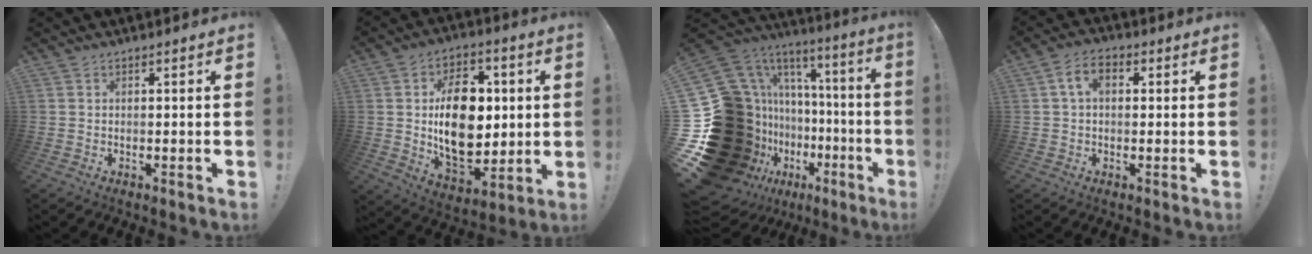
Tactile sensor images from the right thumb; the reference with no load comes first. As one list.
[{"total": 20.8, "force": [1.9, 13.7, 15.5], "torque": [-0.250, -0.014, 0.038]}, {"total": 22.7, "force": [-5.5, 16.5, 14.6], "torque": [-0.216, -0.044, 0.007]}, {"total": 6.4, "force": [1.5, 4.0, 4.7], "torque": [-0.082, 0.008, 0.025]}]